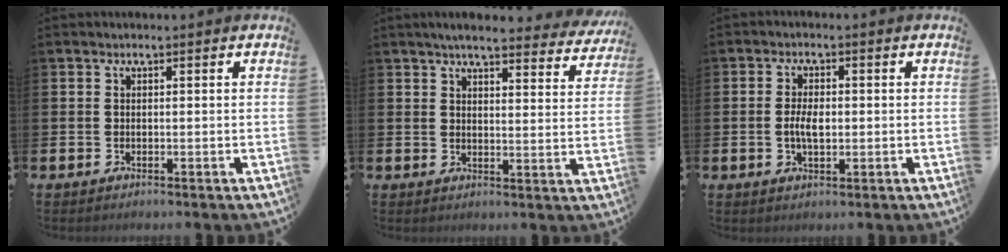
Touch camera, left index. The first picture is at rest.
{"total": 4.8, "force": [4.5, 0.6, 1.8], "torque": [-0.037, -0.027, 0.073]}
{"total": 3.6, "force": [-0.1, 1.8, 3.1], "torque": [-0.047, 0.002, -0.006]}